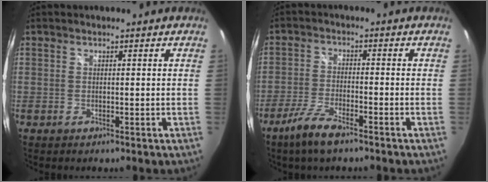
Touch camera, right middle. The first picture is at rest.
{"total": 7.0, "force": [-5.0, 1.4, 4.7], "torque": [-0.114, -0.009, -0.097]}